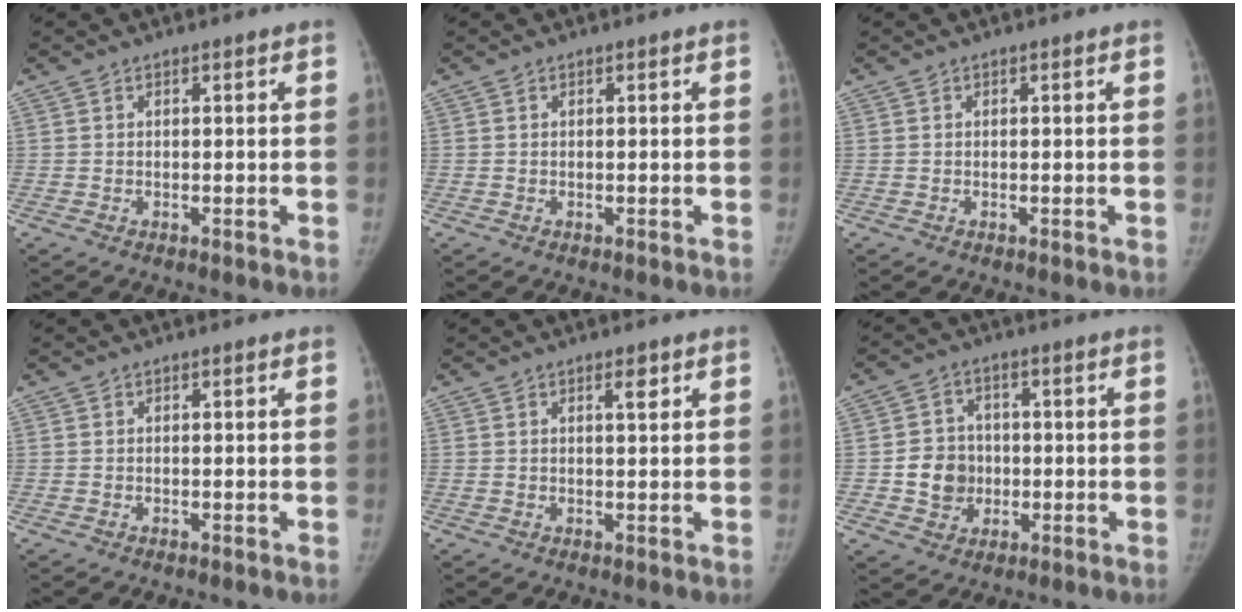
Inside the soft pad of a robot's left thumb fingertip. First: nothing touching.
{"total": 0.0}
{"total": 0.0}
{"total": 0.0}
{"total": 2.1, "force": [1.1, 0.5, 1.6], "torque": [-0.021, -0.005, 0.018]}
{"total": 7.3, "force": [-0.9, 6.6, 2.9], "torque": [-0.017, 0.007, -0.016]}